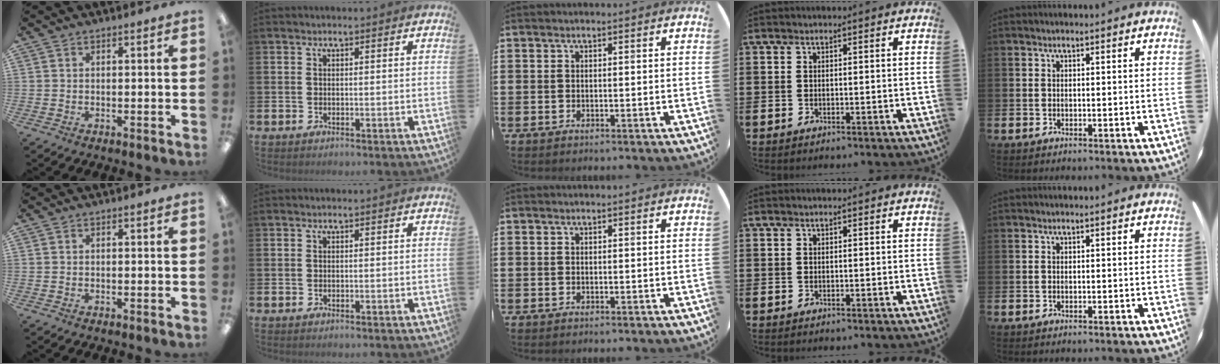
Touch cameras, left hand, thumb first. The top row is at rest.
{}